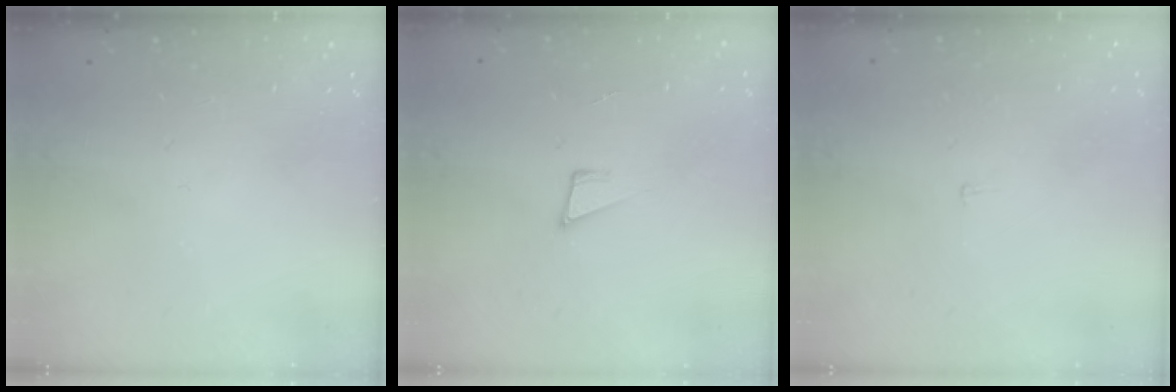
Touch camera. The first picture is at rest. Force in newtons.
{"total": 5.7, "press": 4.5, "slide": 3.4}
{"total": 2.2, "press": 2.2, "slide": 0.1}